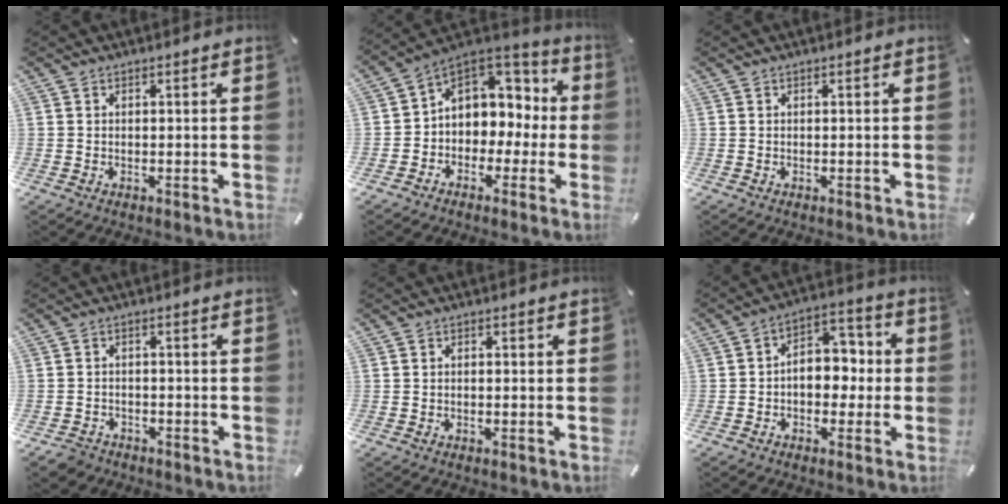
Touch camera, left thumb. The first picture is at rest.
{"total": 8.6, "force": [1.6, 7.8, 3.2], "torque": [-0.062, -0.009, 0.037]}
{"total": 0.0}
{"total": 3.1, "force": [-2.5, 1.8, 0.7], "torque": [-0.025, 0.009, -0.053]}
{"total": 0.7, "force": [-0.3, 0.5, 0.4], "torque": [-0.008, 0.001, -0.007]}
{"total": 8.1, "force": [-1.1, 6.1, 5.2], "torque": [-0.064, 0.006, -0.023]}